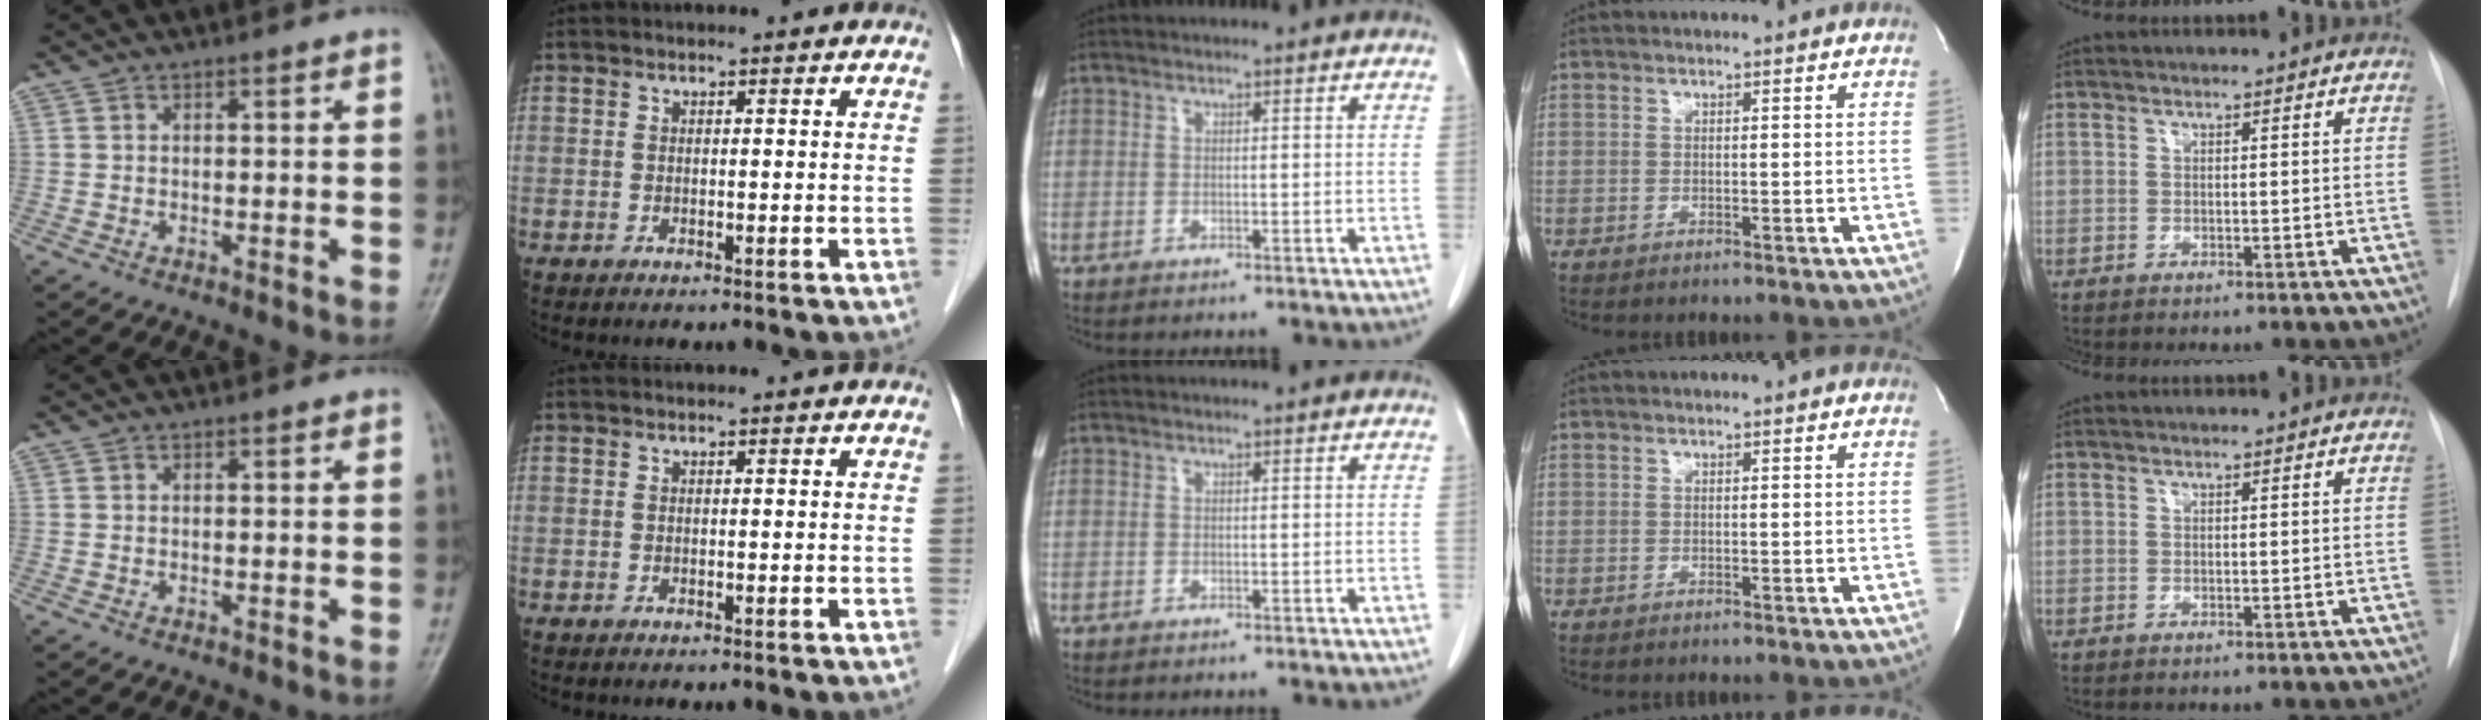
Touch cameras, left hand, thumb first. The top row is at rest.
{}